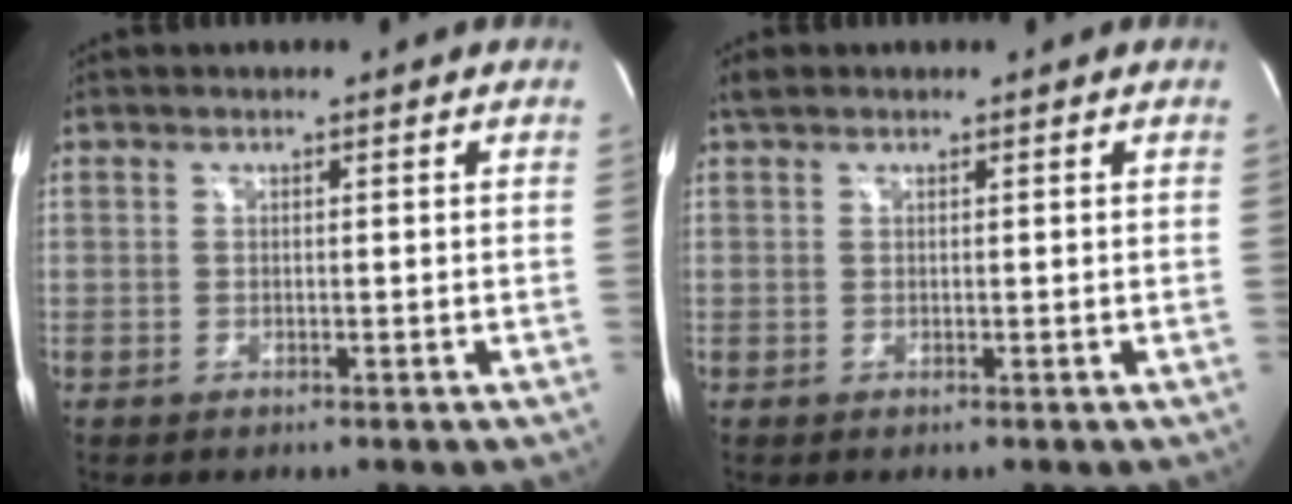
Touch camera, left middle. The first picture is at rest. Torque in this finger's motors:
{"motor_torque": [0.29, 0.09, -0.29, 0.00]}